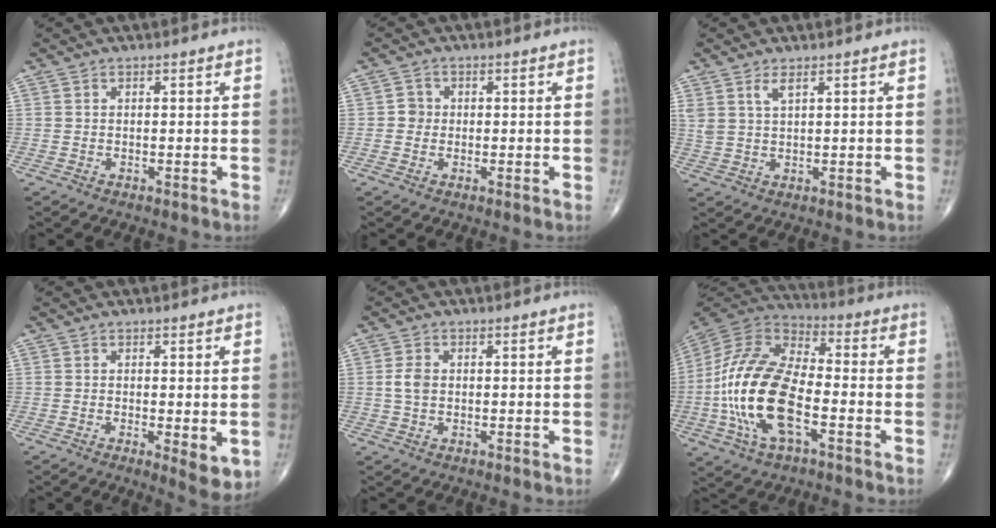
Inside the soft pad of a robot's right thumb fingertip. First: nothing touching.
{"total": 2.0, "force": [-0.2, 1.9, 0.6], "torque": [0.004, 0.007, -0.007]}
{"total": 3.1, "force": [1.8, 1.0, 2.2], "torque": [-0.048, -0.008, 0.042]}
{"total": 5.1, "force": [-1.0, 1.5, 4.8], "torque": [-0.070, -0.016, -0.014]}
{"total": 2.9, "force": [0.1, 2.0, 2.1], "torque": [-0.043, 0.005, -0.001]}
{"total": 20.5, "force": [-4.8, 9.8, 17.4], "torque": [-0.356, 0.024, -0.092]}